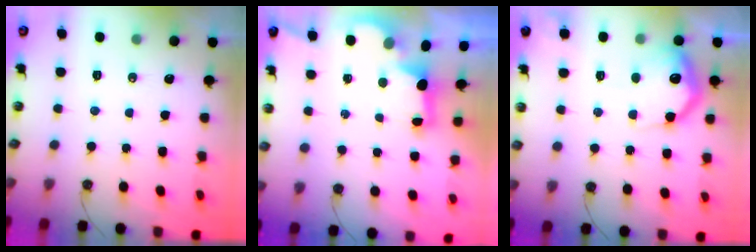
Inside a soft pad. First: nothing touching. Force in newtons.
{"total": 2.5, "press": 2.4, "slide": 0.7}
{"total": 16.8, "press": 16.8, "slide": 1.2}